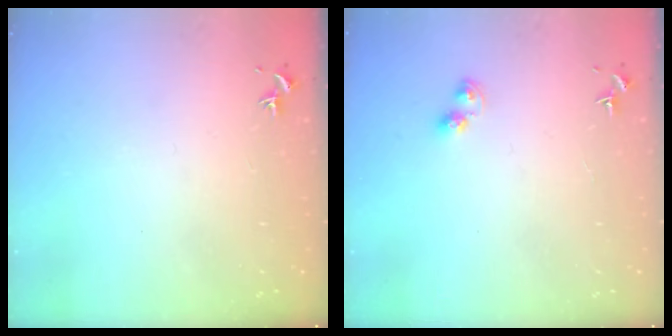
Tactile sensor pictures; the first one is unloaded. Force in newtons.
{"total": 4.0, "press": 4.0, "slide": 0.5}